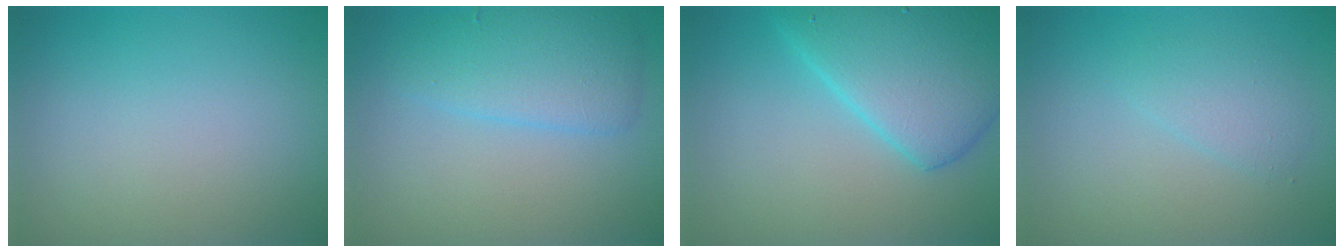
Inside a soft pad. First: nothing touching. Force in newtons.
{"total": 4.0, "press": 4.0, "slide": 0.1}
{"total": 6.4, "press": 6.4, "slide": 0.2}
{"total": 1.8, "press": 1.8, "slide": 0.2}